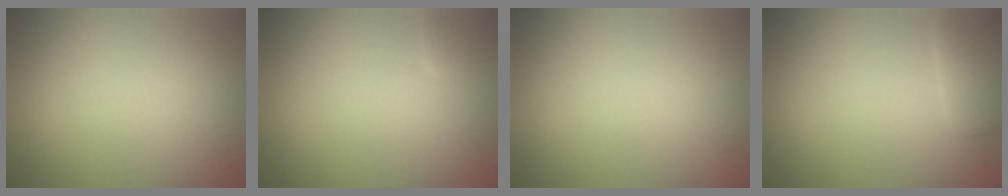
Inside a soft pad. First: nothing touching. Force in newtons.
{"total": 0.8, "press": 0.8, "slide": 0.0}
{"total": 0.0}
{"total": 2.1, "press": 2.1, "slide": 0.1}